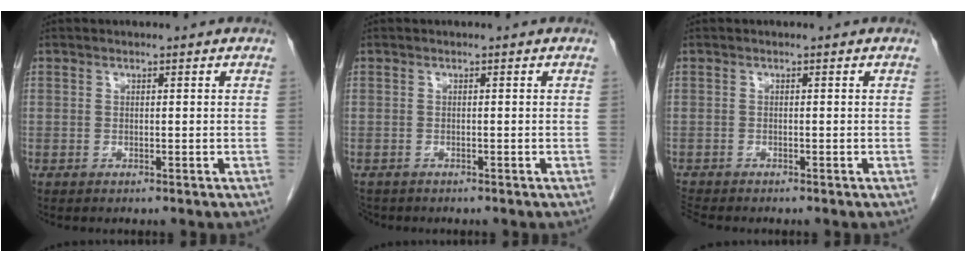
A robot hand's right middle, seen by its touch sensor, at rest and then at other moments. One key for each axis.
{"total": 2.2, "fx": -1.9, "fy": 1.1, "fz": 0.4, "tx": -0.011, "ty": -0.003, "tz": -0.032}
{"total": 1.7, "fx": -1.6, "fy": 0.0, "fz": 0.0, "tx": -0.005, "ty": -0.009, "tz": -0.031}